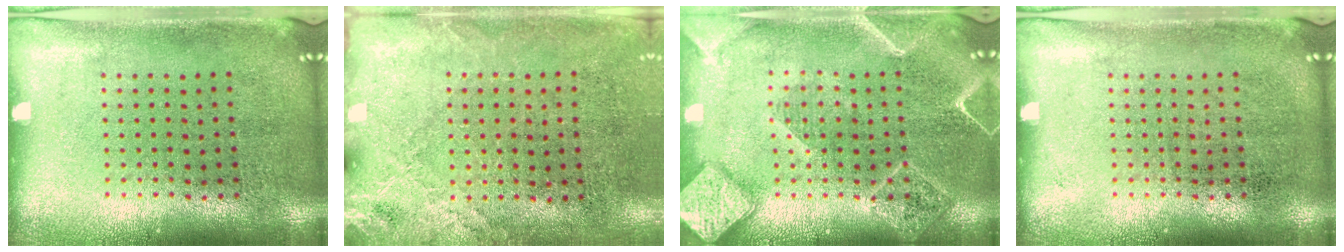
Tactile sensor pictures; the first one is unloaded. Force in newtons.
{"total": 2.5, "press": 2.2, "slide": 1.2}
{"total": 2.1, "press": 2.1, "slide": 0.2}
{"total": 0.0}